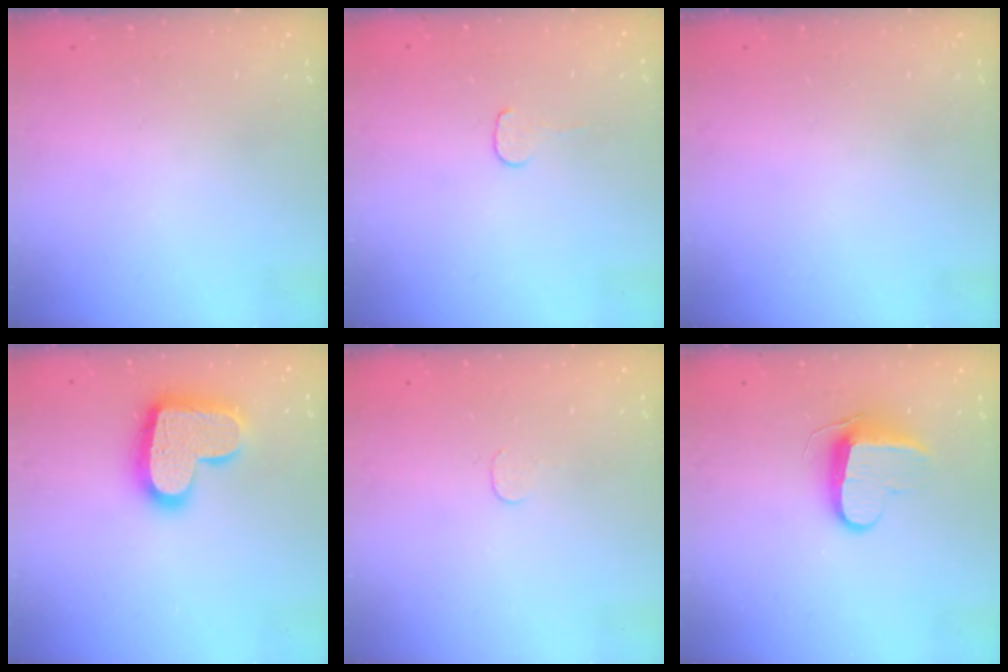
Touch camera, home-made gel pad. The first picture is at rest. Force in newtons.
{"total": 4.1, "press": 4.1, "slide": 0.4}
{"total": 0.0}
{"total": 17.7, "press": 17.6, "slide": 1.3}
{"total": 3.1, "press": 3.1, "slide": 0.3}
{"total": 9.8, "press": 9.7, "slide": 0.9}